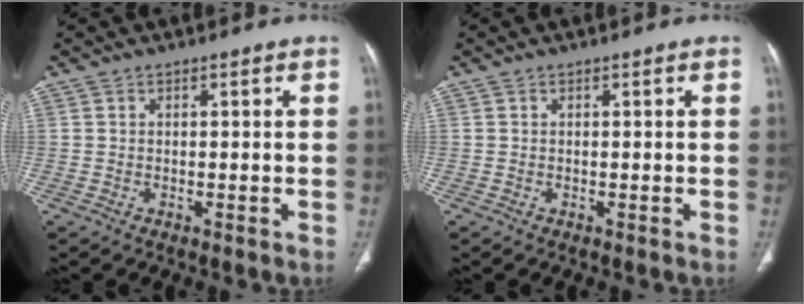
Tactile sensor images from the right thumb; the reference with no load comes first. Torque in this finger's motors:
{"motor_torque": [-0.06, 0.02, -0.07, 0.08, -0.02]}